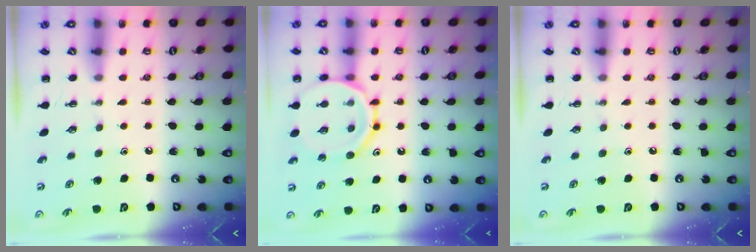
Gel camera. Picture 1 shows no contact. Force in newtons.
{"total": 14.9, "press": 14.7, "slide": 1.9}
{"total": 0.0}